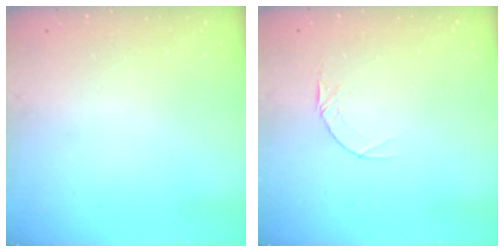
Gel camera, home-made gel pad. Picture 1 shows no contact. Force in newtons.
{"total": 4.1, "press": 4.1, "slide": 0.4}